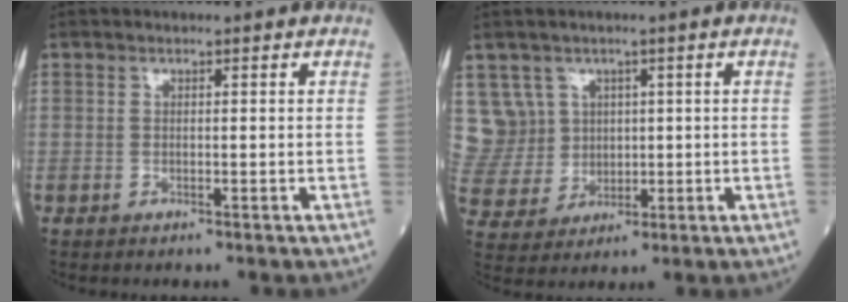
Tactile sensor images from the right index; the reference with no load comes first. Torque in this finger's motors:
{"motor_torque": [-0.08, 0.05, -0.01, 0.00]}